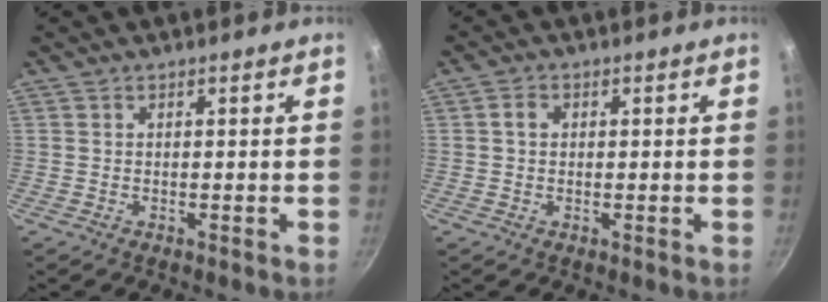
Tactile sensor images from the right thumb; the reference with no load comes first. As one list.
[{"total": 2.0, "force": [0.3, 1.6, 1.1], "torque": [-0.014, 0.006, 0.003]}]